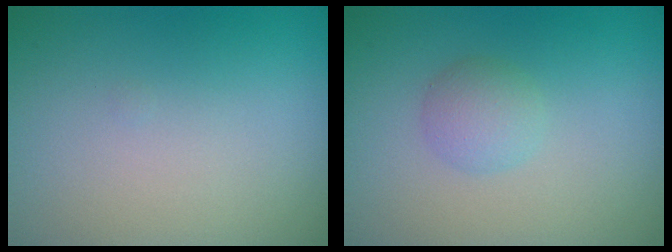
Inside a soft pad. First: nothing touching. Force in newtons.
{"total": 2.0, "press": 2.0, "slide": 0.0}